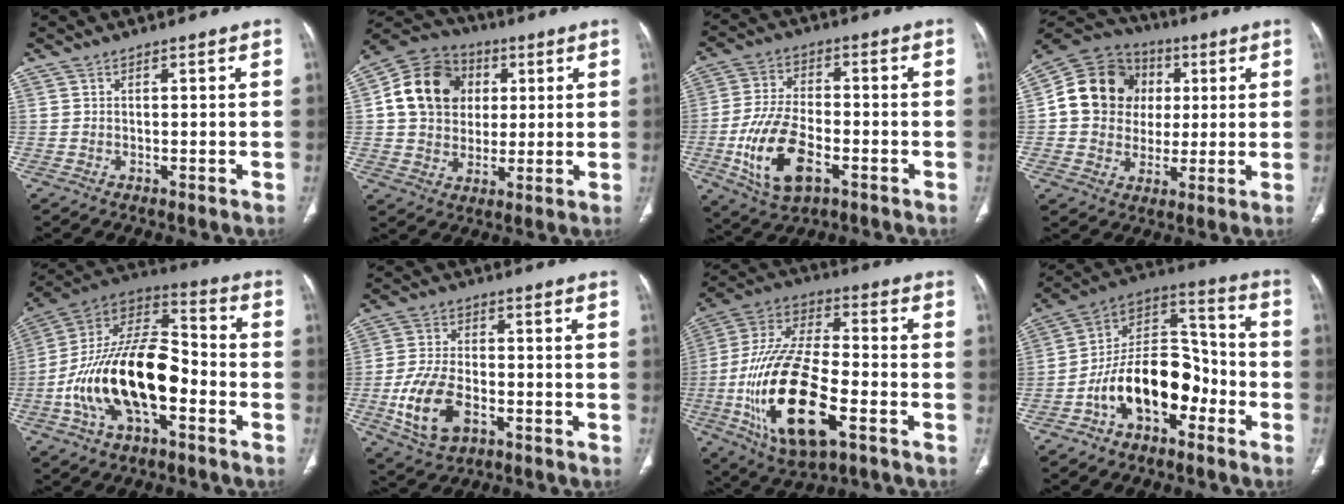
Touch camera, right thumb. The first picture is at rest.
{"total": 15.1, "force": [3.1, 12.4, 7.9], "torque": [-0.122, 0.010, 0.049]}
{"total": 14.2, "force": [-4.9, 7.3, 11.1], "torque": [-0.217, 0.012, -0.083]}
{"total": 15.2, "force": [2.2, 13.6, 6.5], "torque": [-0.089, 0.017, 0.035]}
{"total": 22.1, "force": [-6.3, 11.1, 18.0], "torque": [-0.319, 0.059, -0.111]}
{"total": 11.5, "force": [-4.0, 6.7, 8.5], "torque": [-0.171, 0.012, -0.067]}
{"total": 23.5, "force": [-7.5, 10.0, 19.9], "torque": [-0.404, 0.017, -0.126]}
{"total": 17.2, "force": [-6.8, 10.3, 12.0], "torque": [-0.169, 0.082, -0.122]}